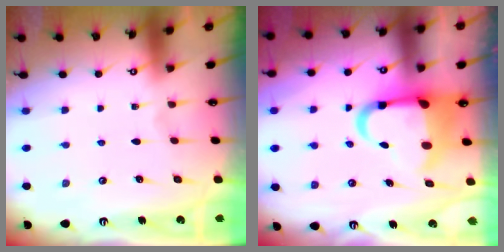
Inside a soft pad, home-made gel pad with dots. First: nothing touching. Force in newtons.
{"total": 12.8, "press": 12.7, "slide": 1.7}